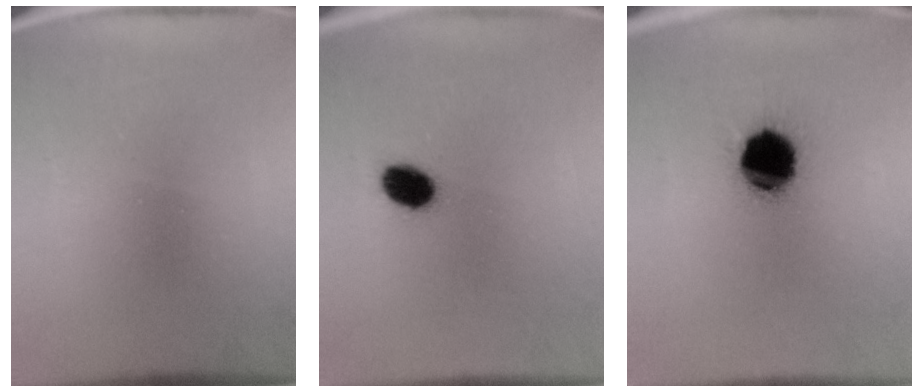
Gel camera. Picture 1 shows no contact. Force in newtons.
{"total": 6.7}
{"total": 14.9}